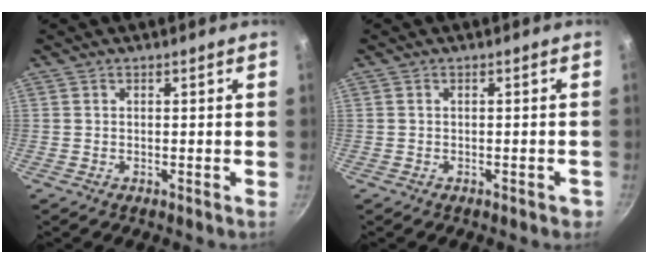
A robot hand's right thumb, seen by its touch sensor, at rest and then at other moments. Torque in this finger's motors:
{"motor_torque": [-0.09, 0.13, -0.13, 0.04, 0.00]}